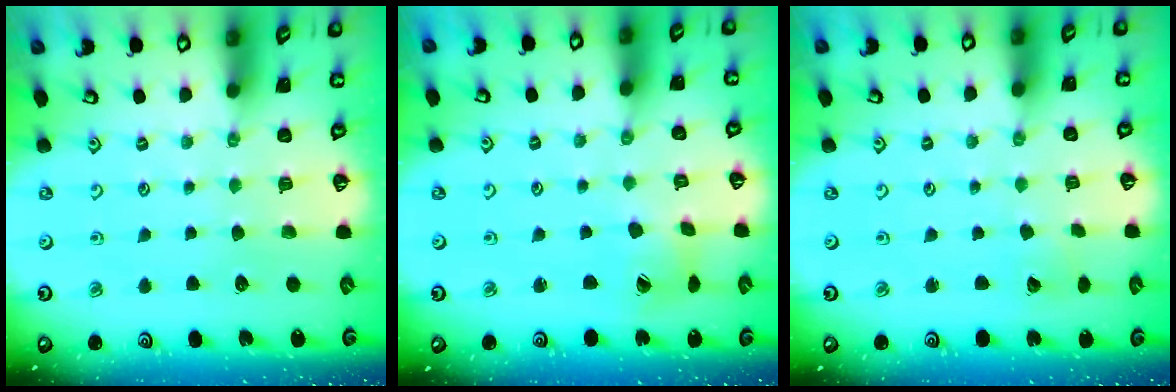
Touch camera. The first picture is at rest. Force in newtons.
{"total": 6.2, "press": 6.2, "slide": 0.5}
{"total": 2.7, "press": 2.7, "slide": 0.2}